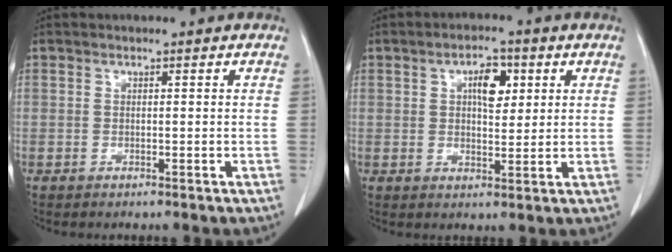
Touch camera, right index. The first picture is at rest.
{"total": 5.4, "force": [2.0, 2.5, 4.3], "torque": [-0.069, 0.008, 0.033]}